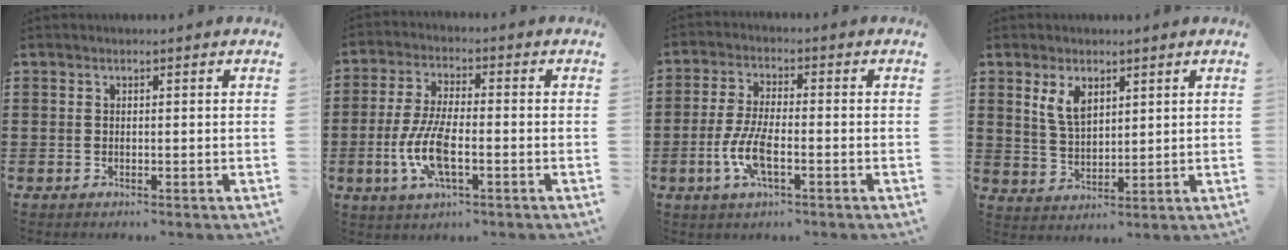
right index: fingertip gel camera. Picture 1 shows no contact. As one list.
[{"total": 8.8, "force": [-2.6, 3.0, 7.8], "torque": [-0.176, -0.013, -0.051]}, {"total": 6.9, "force": [-2.4, 2.3, 6.1], "torque": [-0.141, -0.011, -0.050]}, {"total": 4.9, "force": [2.6, 2.4, 3.4], "torque": [-0.075, 0.005, 0.047]}]